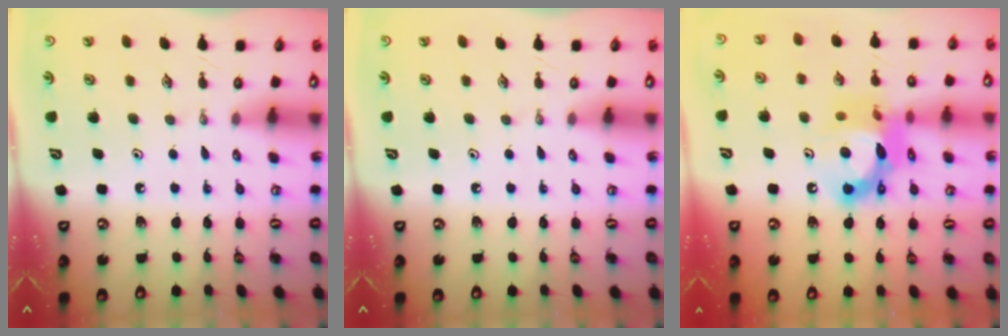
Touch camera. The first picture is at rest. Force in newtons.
{"total": 0.0}
{"total": 14.6, "press": 14.6, "slide": 1.0}